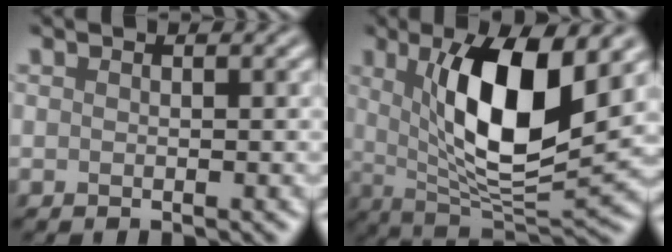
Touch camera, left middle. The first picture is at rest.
{"total": 10.3, "force": [2.5, 3.4, 9.4], "torque": [-0.149, -0.014, 0.047]}